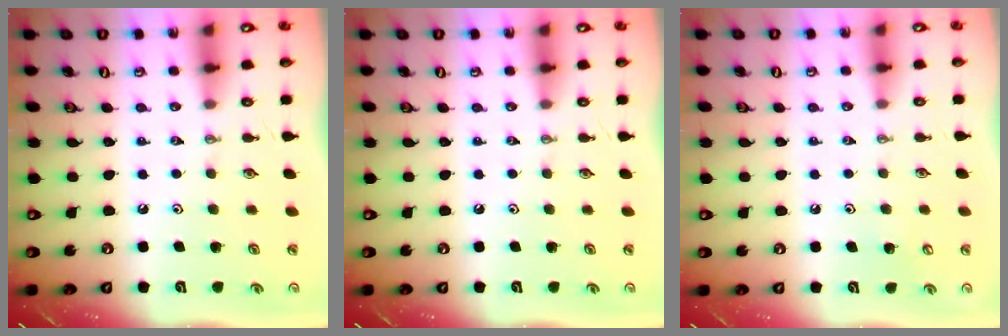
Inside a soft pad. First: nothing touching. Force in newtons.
{"total": 0.0}
{"total": 3.9, "press": 3.9, "slide": 0.4}